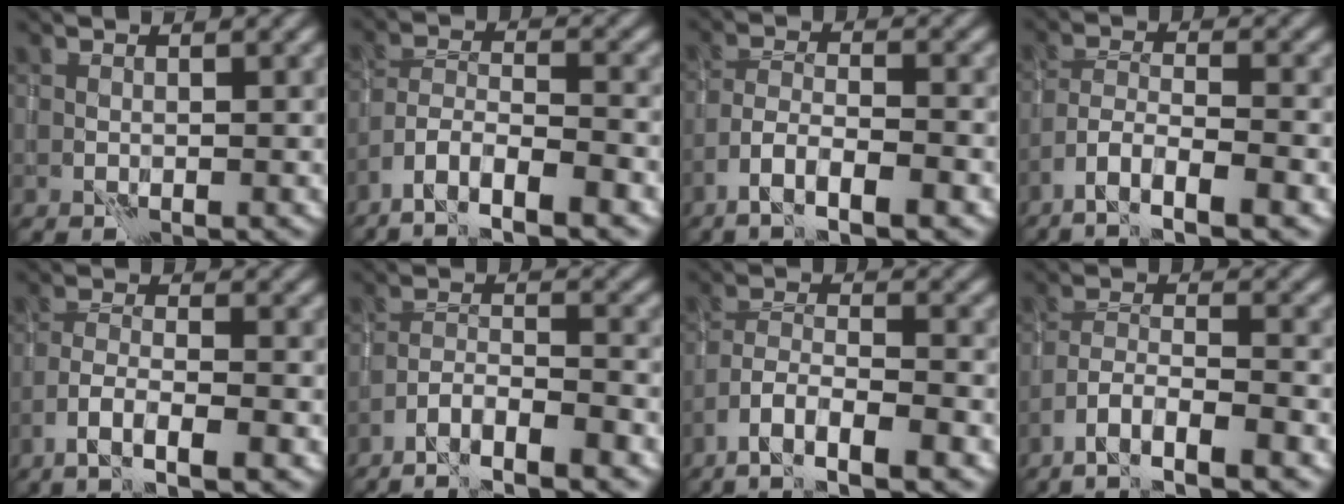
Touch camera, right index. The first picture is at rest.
{"total": 6.3, "force": [-4.7, 1.4, 4.1], "torque": [-0.069, 0.003, -0.086]}
{"total": 5.0, "force": [-3.3, 1.0, 3.6], "torque": [-0.067, 0.005, -0.060]}
{"total": 5.6, "force": [-3.9, 1.1, 3.9], "torque": [-0.071, 0.003, -0.070]}
{"total": 4.3, "force": [-2.6, 0.7, 3.3], "torque": [-0.064, 0.002, -0.049]}
{"total": 5.3, "force": [-4.2, 0.8, 3.2], "torque": [-0.054, 0.004, -0.075]}
{"total": 6.2, "force": [-4.3, 1.4, 4.3], "torque": [-0.074, 0.002, -0.078]}
{"total": 5.5, "force": [-4.0, 0.9, 3.7], "torque": [-0.065, 0.004, -0.072]}